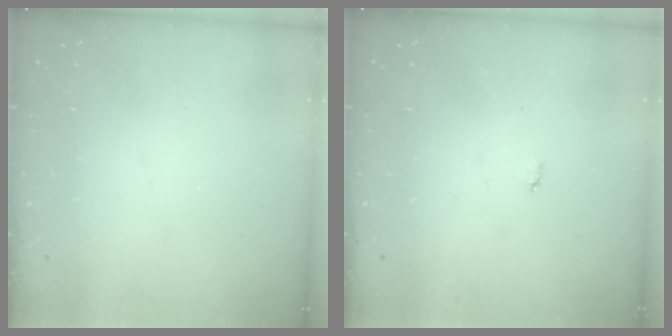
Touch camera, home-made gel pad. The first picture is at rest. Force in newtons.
{"total": 2.1, "press": 2.1, "slide": 0.4}